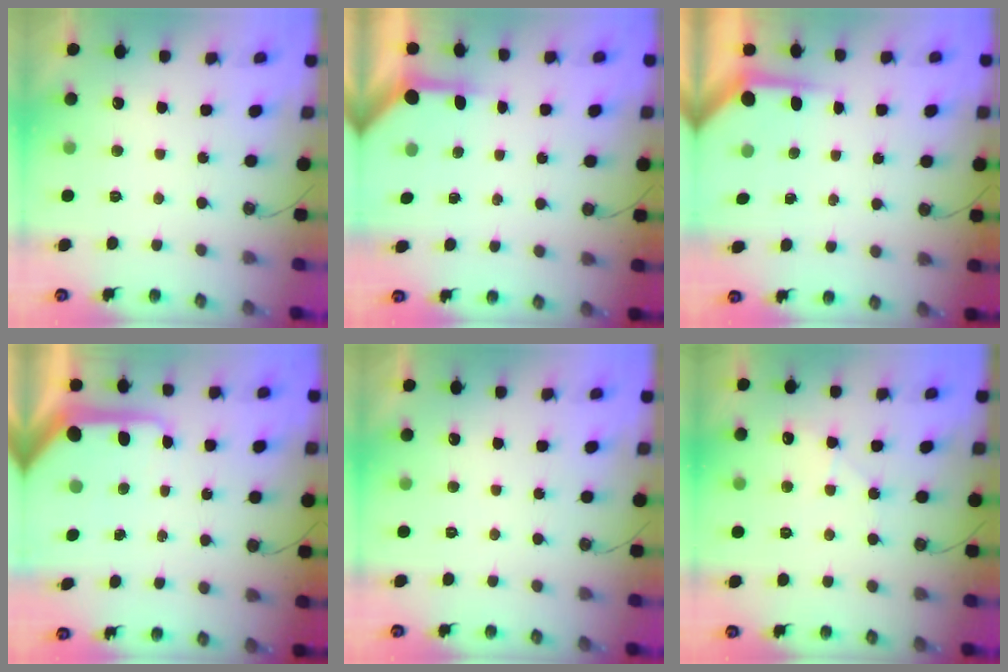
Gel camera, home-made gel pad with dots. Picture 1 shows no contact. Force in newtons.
{"total": 3.5, "press": 3.4, "slide": 0.4}
{"total": 3.8, "press": 3.8, "slide": 0.4}
{"total": 11.0, "press": 11.0, "slide": 1.0}
{"total": 0.0}
{"total": 5.9, "press": 5.9, "slide": 0.7}